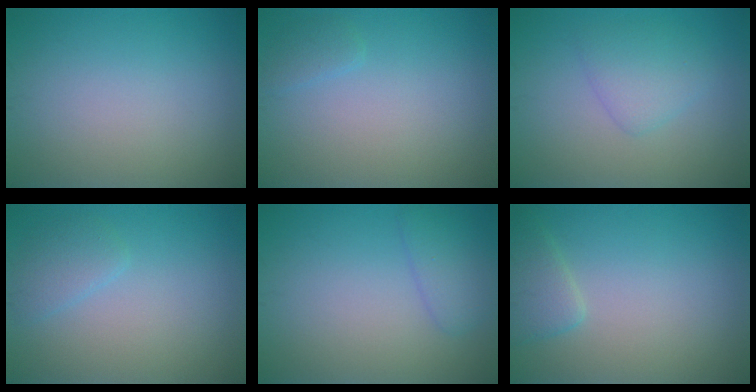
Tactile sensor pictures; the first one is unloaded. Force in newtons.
{"total": 1.0, "press": 1.0, "slide": 0.0}
{"total": 2.5, "press": 2.5, "slide": 0.1}
{"total": 1.7, "press": 1.7, "slide": 0.1}
{"total": 2.2, "press": 2.2, "slide": 0.1}
{"total": 2.1, "press": 2.1, "slide": 0.2}